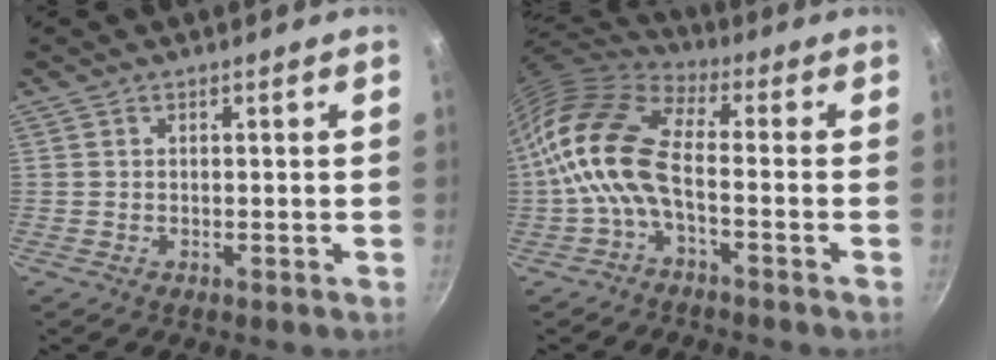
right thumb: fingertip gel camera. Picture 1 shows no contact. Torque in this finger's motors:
{"motor_torque": [1.20, 0.92, 2.20, -0.57, 0.24]}